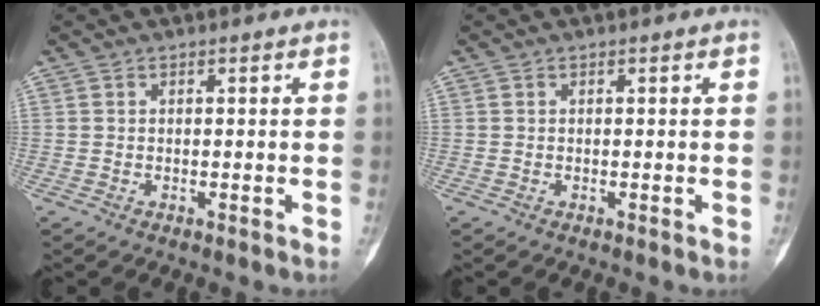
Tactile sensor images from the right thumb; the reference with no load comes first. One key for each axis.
{"total": 0.0}